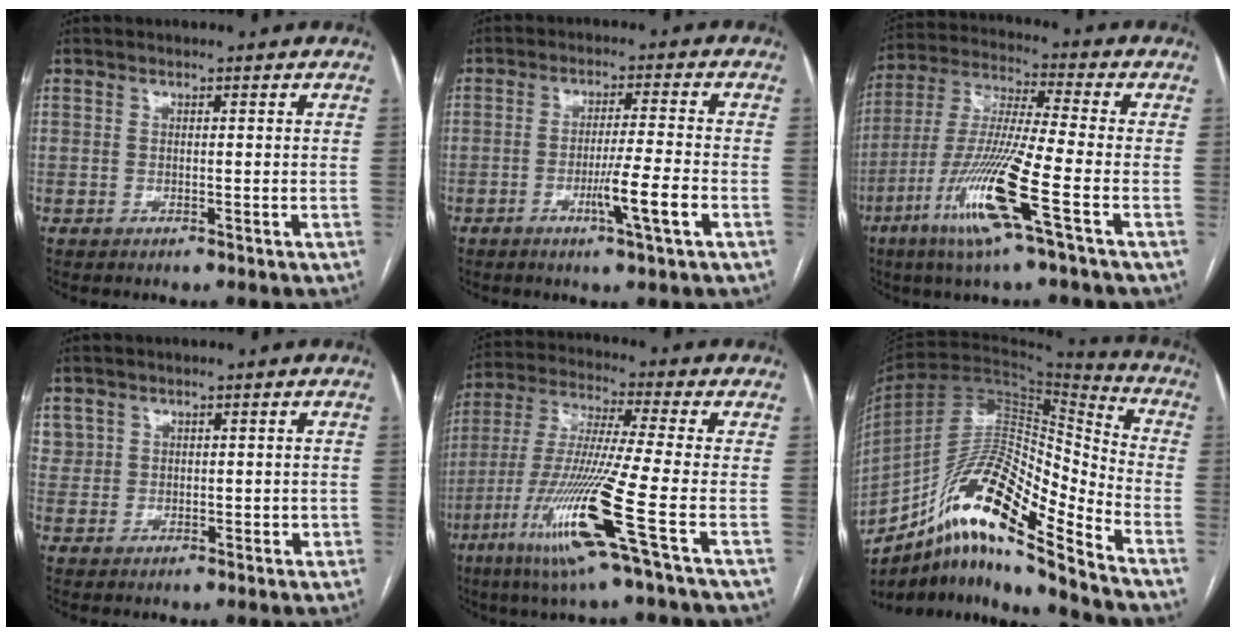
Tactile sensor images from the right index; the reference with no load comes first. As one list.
[{"total": 6.8, "force": [-2.6, -0.7, 6.2], "torque": [-0.104, -0.012, -0.046]}, {"total": 14.6, "force": [-6.5, -0.5, 13.1], "torque": [-0.274, -0.022, -0.127]}, {"total": 3.2, "force": [1.3, 2.8, 0.7], "torque": [-0.014, 0.010, 0.035]}, {"total": 15.5, "force": [-6.5, -1.6, 14.0], "torque": [-0.289, -0.031, -0.126]}, {"total": 19.6, "force": [-13.0, 2.5, 14.4], "torque": [-0.284, 0.010, -0.236]}]